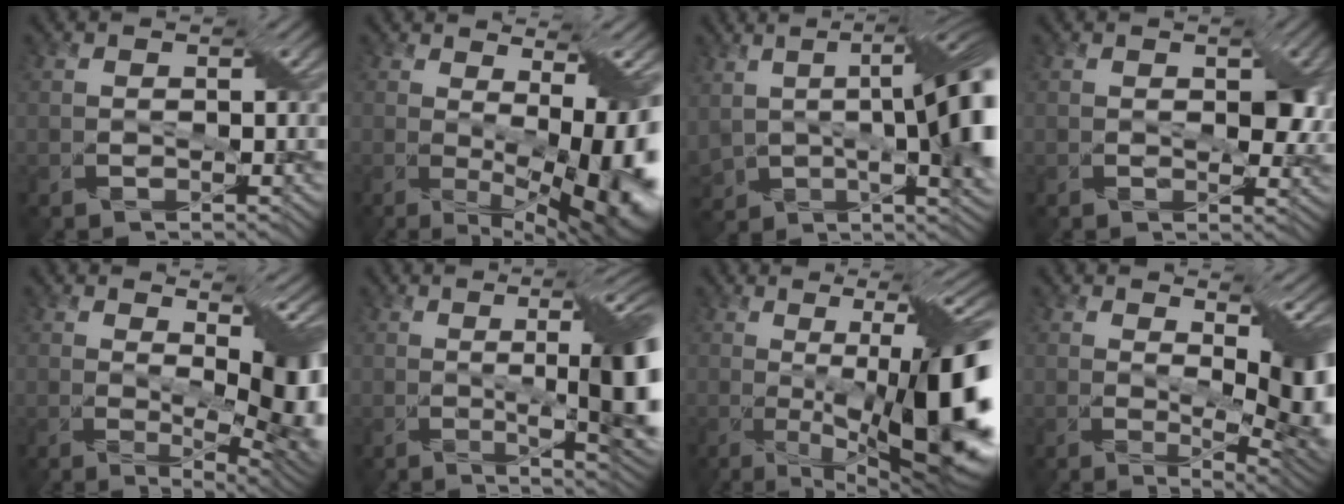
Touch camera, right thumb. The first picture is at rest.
{"total": 11.4, "force": [-0.6, 4.0, 10.7], "torque": [-0.141, -0.020, 0.008]}
{"total": 15.8, "force": [-0.1, 6.5, 14.4], "torque": [-0.247, -0.023, 0.010]}
{"total": 3.9, "force": [0.9, 2.2, 3.1], "torque": [-0.047, -0.007, 0.013]}
{"total": 10.7, "force": [1.3, 4.9, 9.5], "torque": [-0.127, -0.017, 0.035]}
{"total": 12.8, "force": [-0.4, 3.3, 12.4], "torque": [-0.153, -0.005, -0.001]}
{"total": 16.6, "force": [-1.4, 4.2, 16.0], "torque": [-0.217, -0.018, -0.011]}
{"total": 9.4, "force": [1.5, 3.7, 8.5], "torque": [-0.123, -0.013, 0.031]}